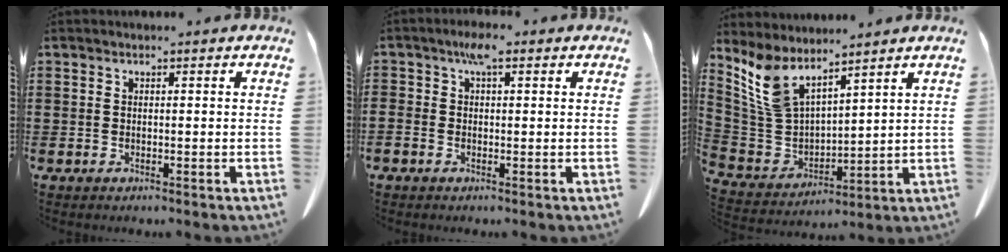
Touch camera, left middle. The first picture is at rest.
{"total": 3.1, "force": [0.5, 1.3, 2.8], "torque": [-0.061, 0.009, 0.006]}
{"total": 8.8, "force": [6.7, 3.3, 4.7], "torque": [-0.125, -0.024, 0.125]}